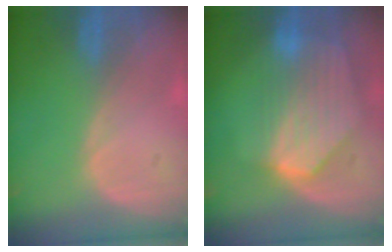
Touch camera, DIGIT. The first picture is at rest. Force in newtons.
{"total": 9.2, "press": 8.1, "slide": 4.4}